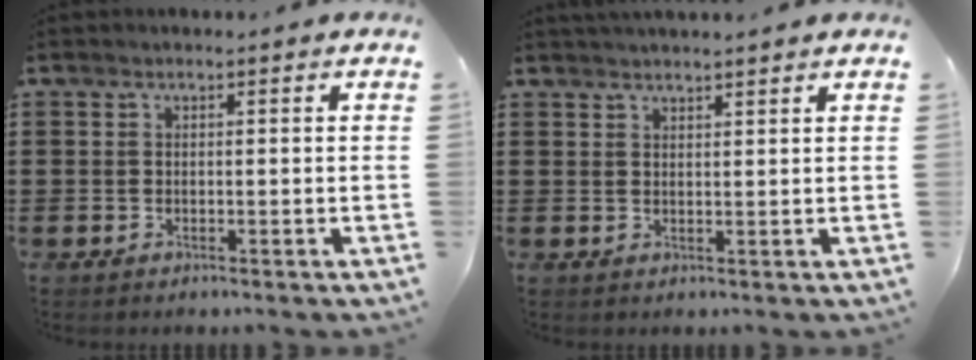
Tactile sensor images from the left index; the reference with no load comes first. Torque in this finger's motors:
{"motor_torque": [1.05, -1.09, 0.43, 0.06]}